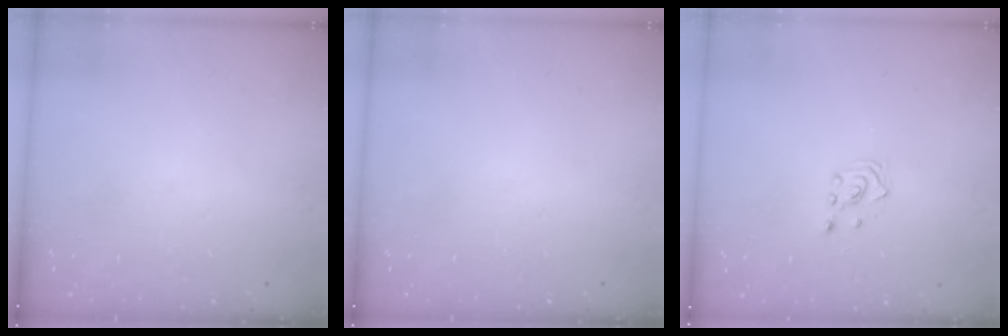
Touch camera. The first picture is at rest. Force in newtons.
{"total": 0.0}
{"total": 2.6, "press": 2.4, "slide": 0.9}